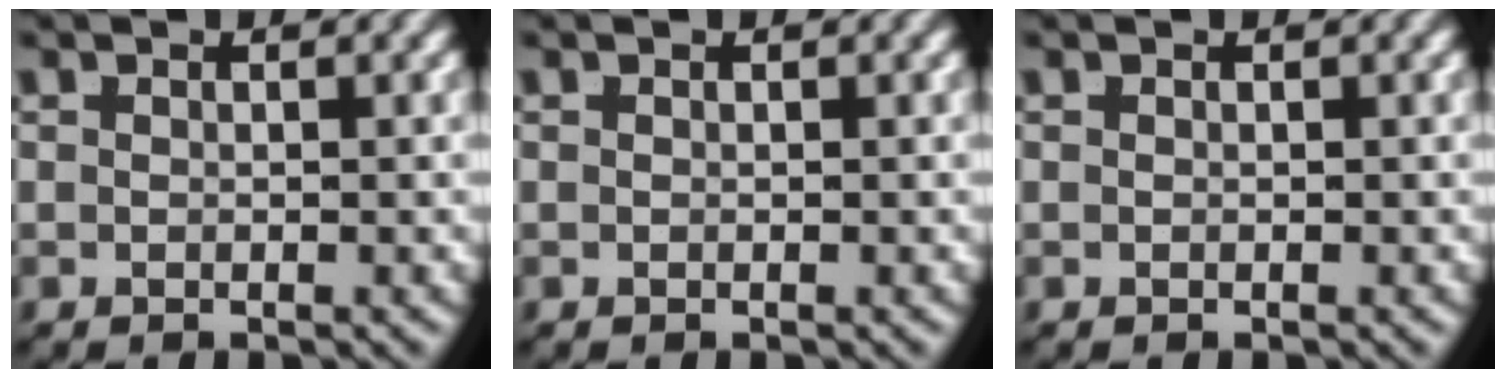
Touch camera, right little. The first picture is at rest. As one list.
[{"total": 0.0}, {"total": 0.0}]